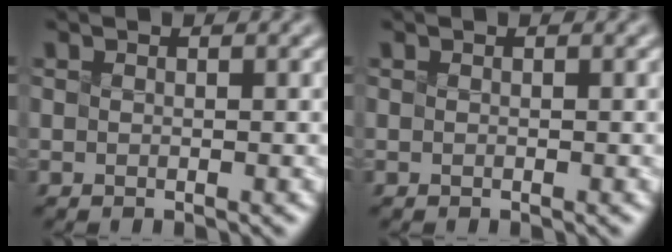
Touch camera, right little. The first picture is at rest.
{"total": 0.0}